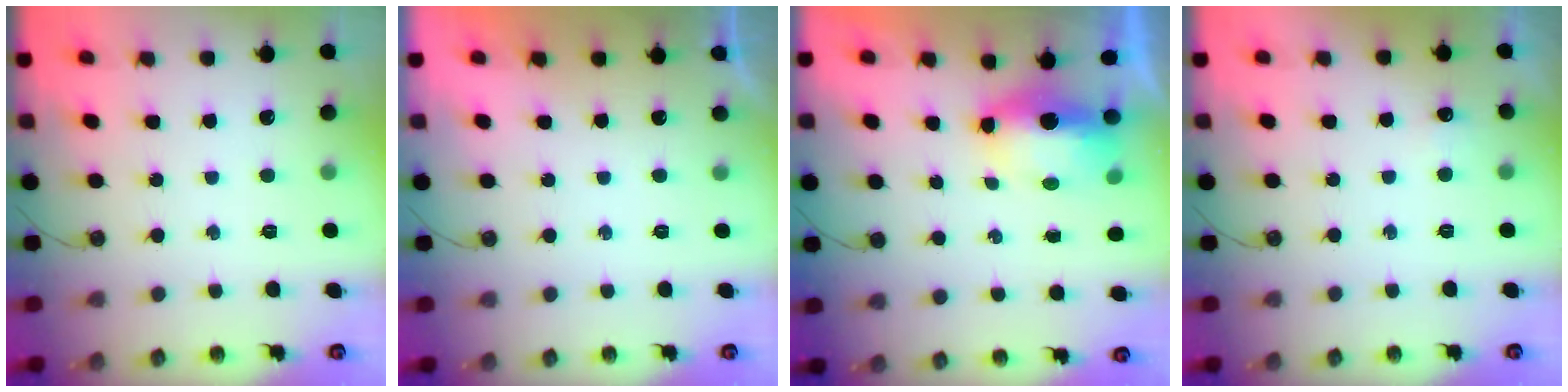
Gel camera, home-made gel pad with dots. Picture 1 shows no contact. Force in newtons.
{"total": 0.0}
{"total": 7.0, "press": 6.8, "slide": 1.8}
{"total": 4.7, "press": 3.9, "slide": 2.5}